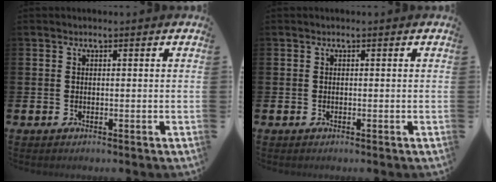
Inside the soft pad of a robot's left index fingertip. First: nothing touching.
{"total": 0.0}